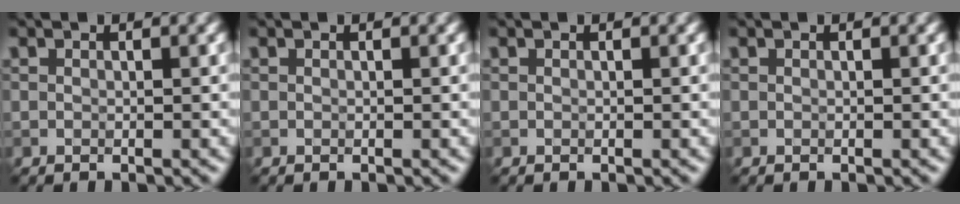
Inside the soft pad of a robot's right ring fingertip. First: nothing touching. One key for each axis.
{"total": 0.0}
{"total": 0.0}
{"total": 0.0}